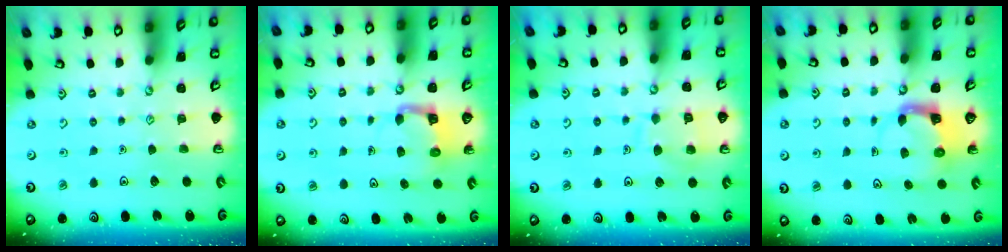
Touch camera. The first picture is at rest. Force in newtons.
{"total": 4.2, "press": 4.2, "slide": 0.1}
{"total": 9.7, "press": 9.7, "slide": 0.9}
{"total": 3.9, "press": 3.9, "slide": 0.6}